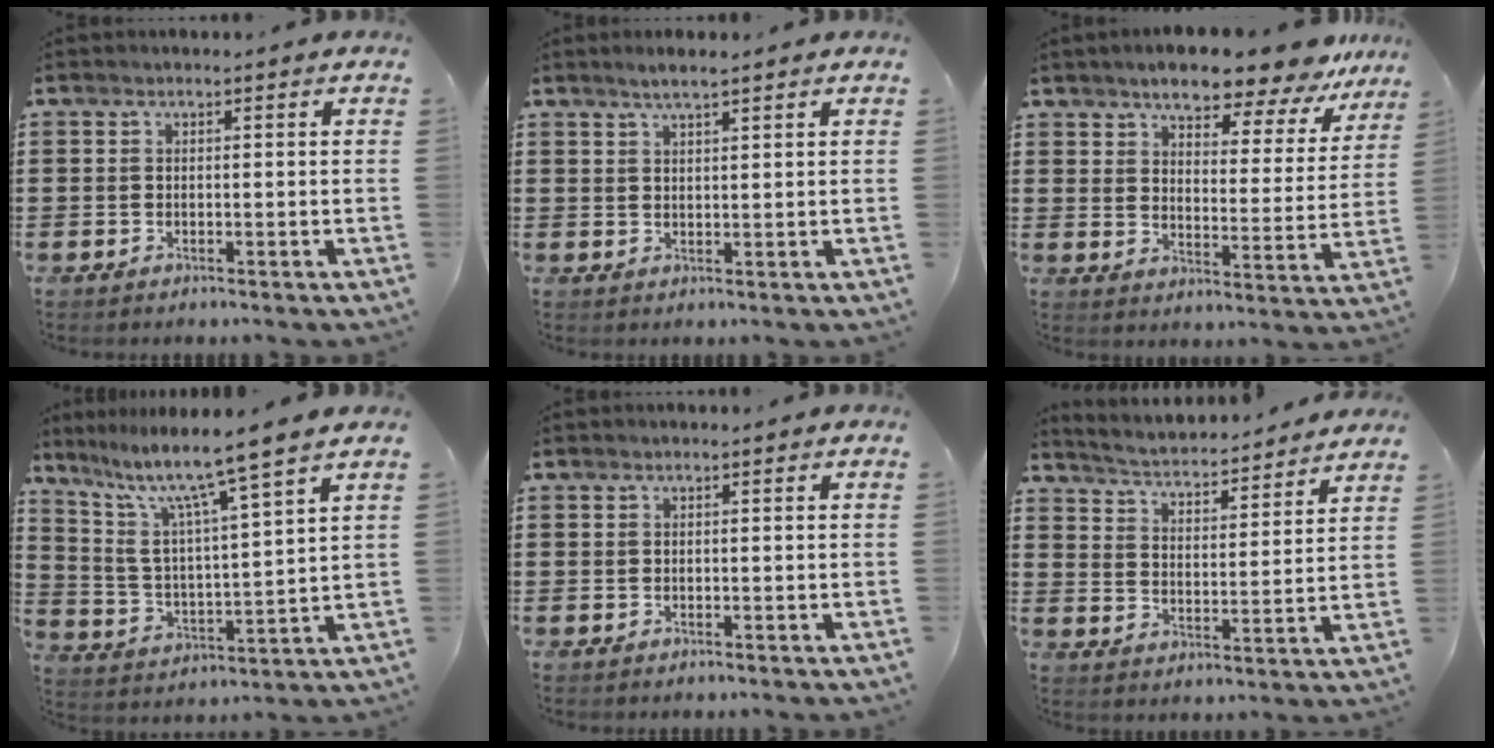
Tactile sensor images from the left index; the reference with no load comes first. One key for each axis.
{"total": 2.2, "fx": 1.7, "fy": 0.2, "fz": 1.4, "tx": -0.029, "ty": 0.002, "tz": 0.031}
{"total": 8.3, "fx": 7.6, "fy": 1.2, "fz": 3.3, "tx": -0.069, "ty": -0.044, "tz": 0.131}
{"total": 9.7, "fx": 7.7, "fy": 0.0, "fz": 6.0, "tx": -0.147, "ty": -0.046, "tz": 0.122}
{"total": 0.0}
{"total": 3.3, "fx": 3.2, "fy": -0.3, "fz": 0.4, "tx": -0.028, "ty": -0.034, "tz": 0.047}